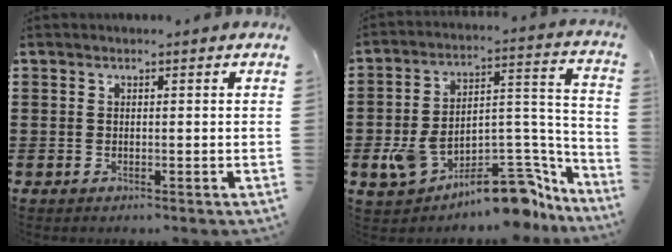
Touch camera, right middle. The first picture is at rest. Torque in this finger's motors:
{"motor_torque": [1.44, -0.69, 0.35, 0.20]}